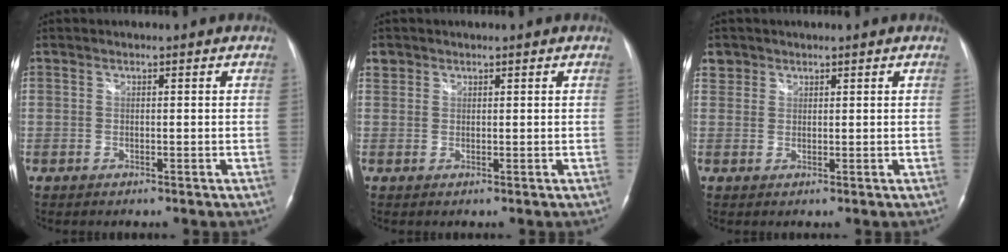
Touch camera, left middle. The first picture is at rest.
{"total": 1.5, "force": [1.0, 1.2, 0.0], "torque": [0.007, 0.009, 0.014]}
{"total": 2.1, "force": [1.4, 1.6, -0.2], "torque": [0.012, 0.007, 0.019]}